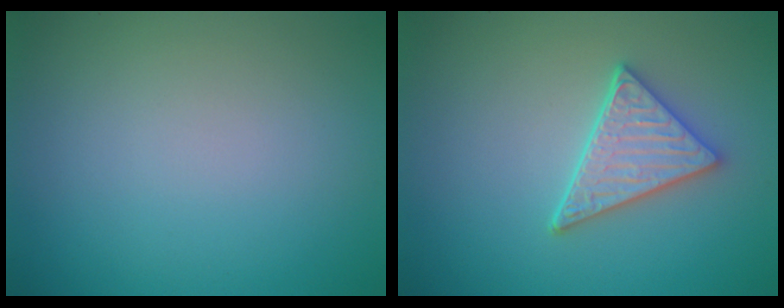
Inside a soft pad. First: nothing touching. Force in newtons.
{"total": 3.7, "press": 3.3, "slide": 1.7}